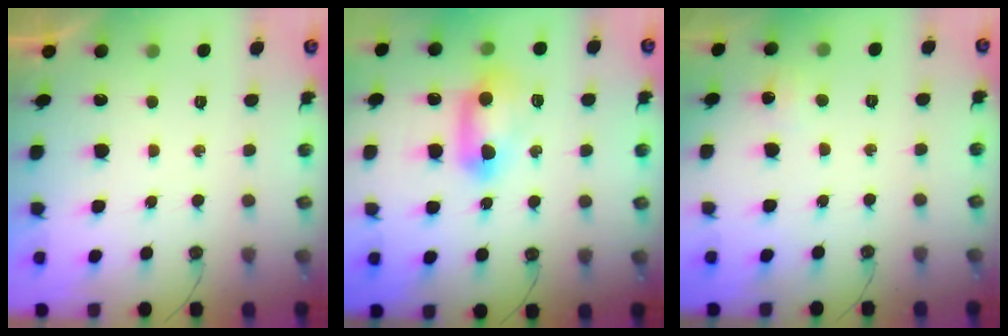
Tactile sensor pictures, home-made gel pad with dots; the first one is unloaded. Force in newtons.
{"total": 12.3, "press": 11.5, "slide": 4.2}
{"total": 5.4, "press": 5.4, "slide": 0.7}